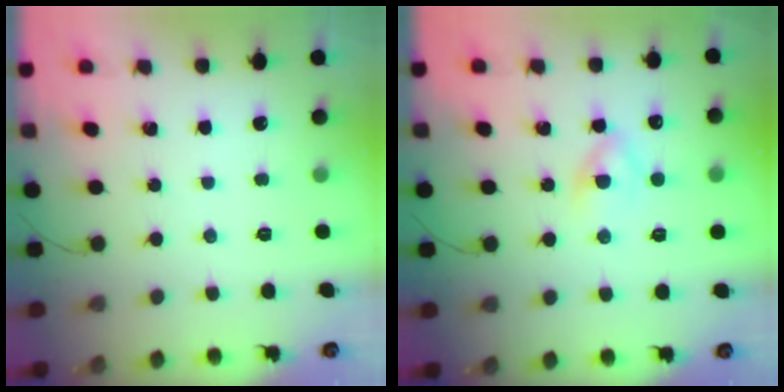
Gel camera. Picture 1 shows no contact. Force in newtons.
{"total": 3.8, "press": 3.6, "slide": 1.2}